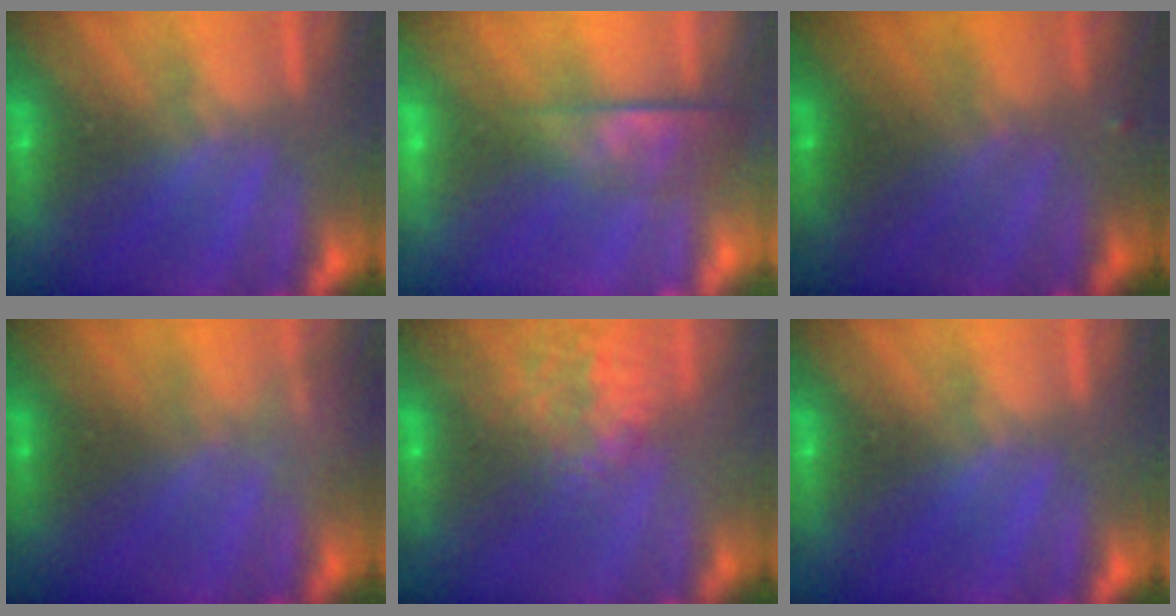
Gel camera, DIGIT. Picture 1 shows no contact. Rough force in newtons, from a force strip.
{"total": 8.6}
{"total": 1.9}
{"total": 2.3}
{"total": 9.1}
{"total": 0.0}